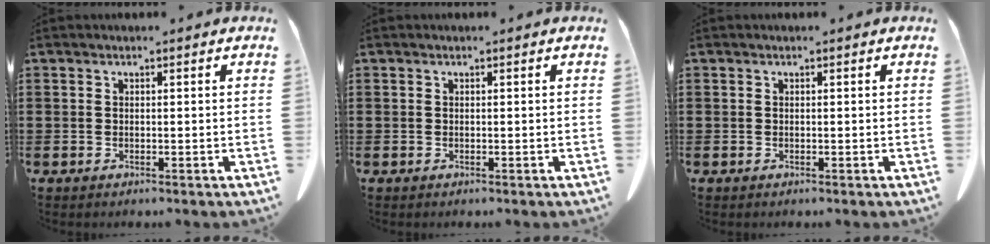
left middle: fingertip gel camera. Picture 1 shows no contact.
{"total": 0.0}
{"total": 0.0}